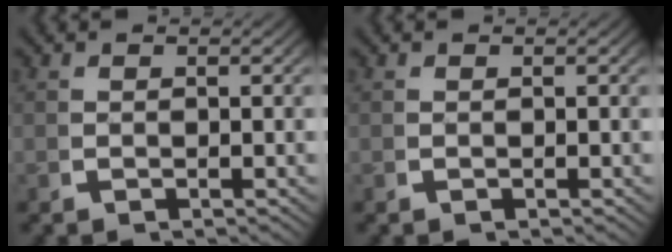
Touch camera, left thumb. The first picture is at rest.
{"total": 0.0}